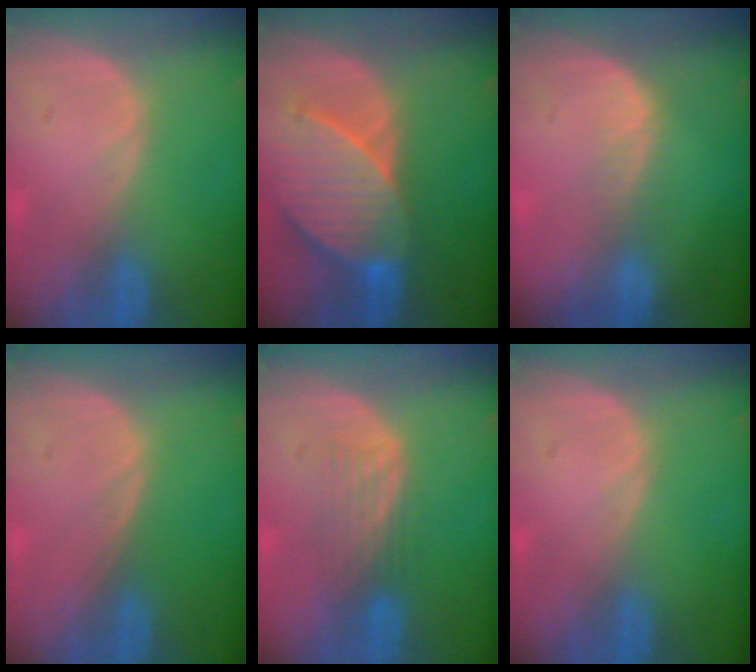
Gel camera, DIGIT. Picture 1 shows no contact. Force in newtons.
{"total": 9.6, "press": 8.7, "slide": 4.1}
{"total": 2.3, "press": 1.6, "slide": 1.6}
{"total": 0.0}
{"total": 4.4, "press": 3.7, "slide": 2.4}
{"total": 0.0}